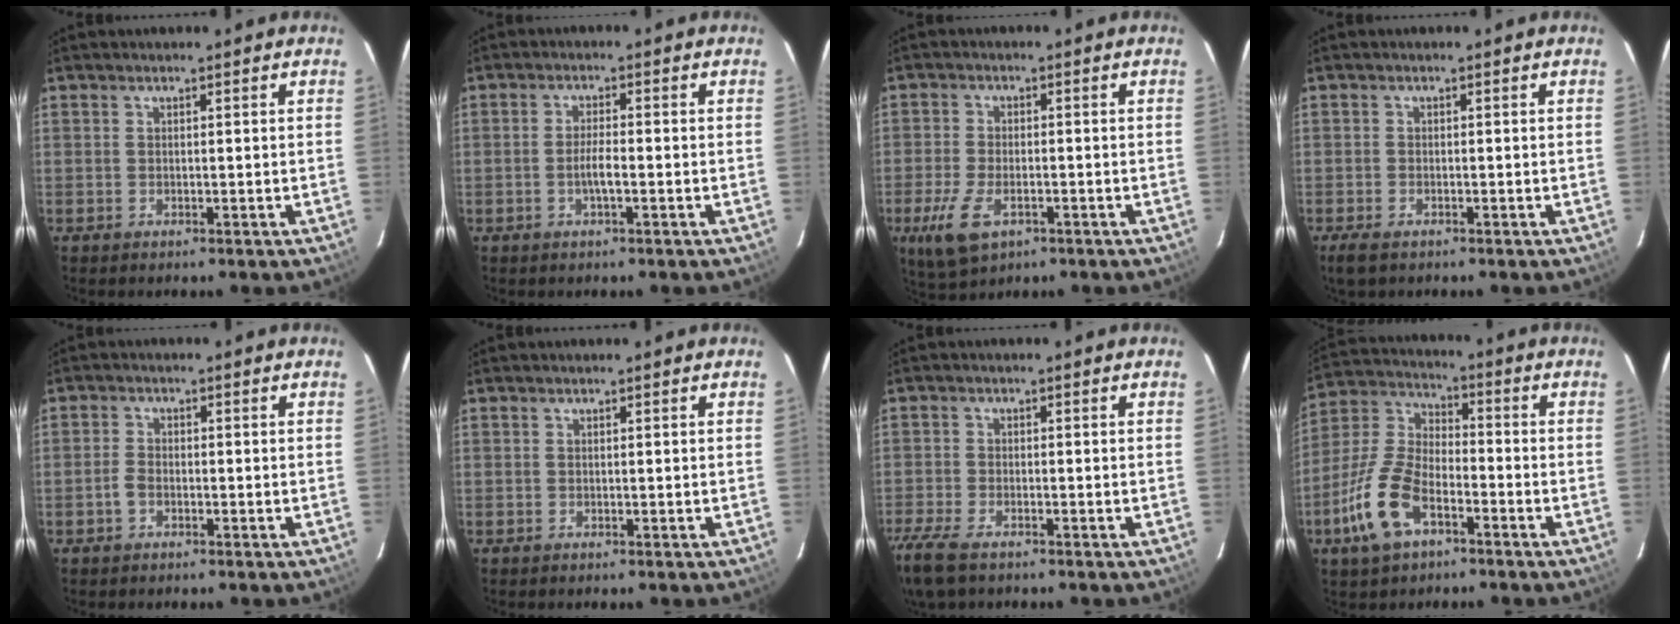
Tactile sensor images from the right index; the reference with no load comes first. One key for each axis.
{"total": 2.8, "fx": -1.0, "fy": 0.4, "fz": 2.6, "tx": -0.051, "ty": 0.001, "tz": -0.019}
{"total": 8.7, "fx": -4.1, "fy": 4.4, "fz": 6.4, "tx": -0.153, "ty": -0.020, "tz": -0.074}
{"total": 3.2, "fx": -2.3, "fy": 1.4, "fz": 1.8, "tx": -0.043, "ty": -0.010, "tz": -0.045}
{"total": 2.3, "fx": -1.3, "fy": 1.5, "fz": 1.3, "tx": -0.031, "ty": 0.003, "tz": -0.029}
{"total": 0.0}
{"total": 9.0, "fx": -6.6, "fy": 3.0, "fz": 5.2, "tx": -0.140, "ty": -0.036, "tz": -0.132}
{"total": 13.6, "fx": -7.0, "fy": 6.7, "fz": 9.6, "tx": -0.217, "ty": 0.003, "tz": -0.139}